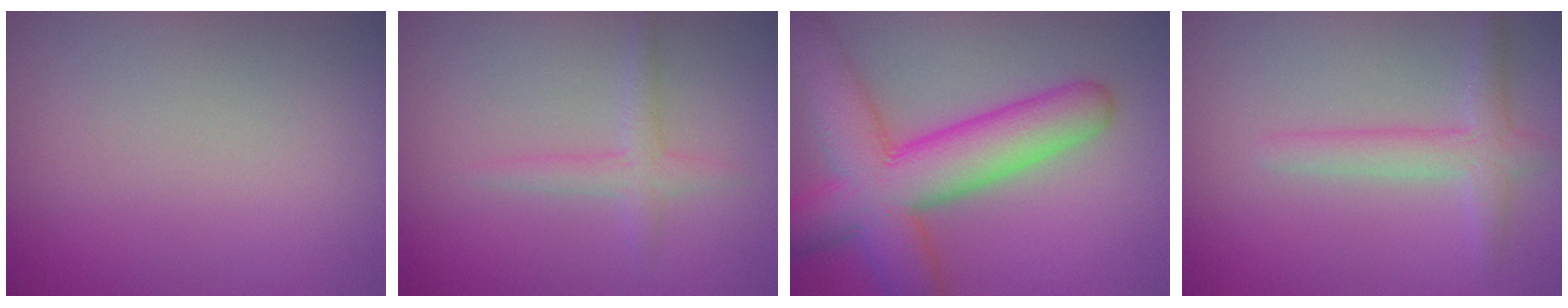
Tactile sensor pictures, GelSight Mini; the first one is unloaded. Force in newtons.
{"total": 1.8, "press": 1.8, "slide": 0.1}
{"total": 10.4, "press": 10.4, "slide": 0.2}
{"total": 2.8, "press": 2.8, "slide": 0.1}